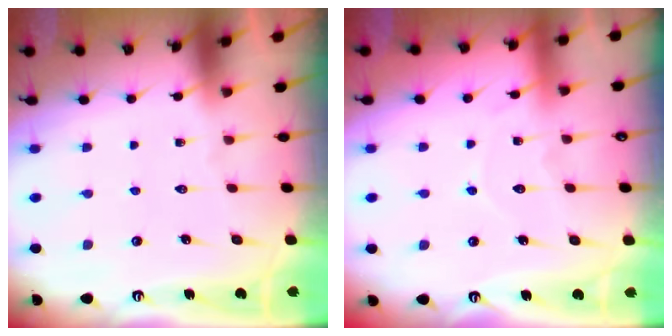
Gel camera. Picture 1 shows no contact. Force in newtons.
{"total": 5.9, "press": 5.8, "slide": 0.5}